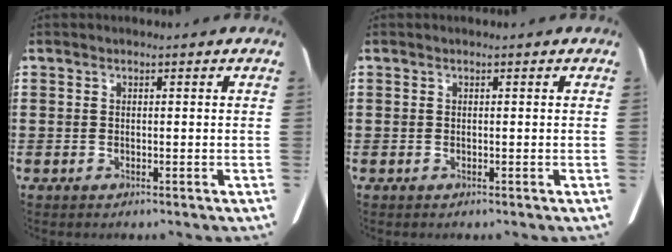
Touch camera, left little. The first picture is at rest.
{"total": 0.0}